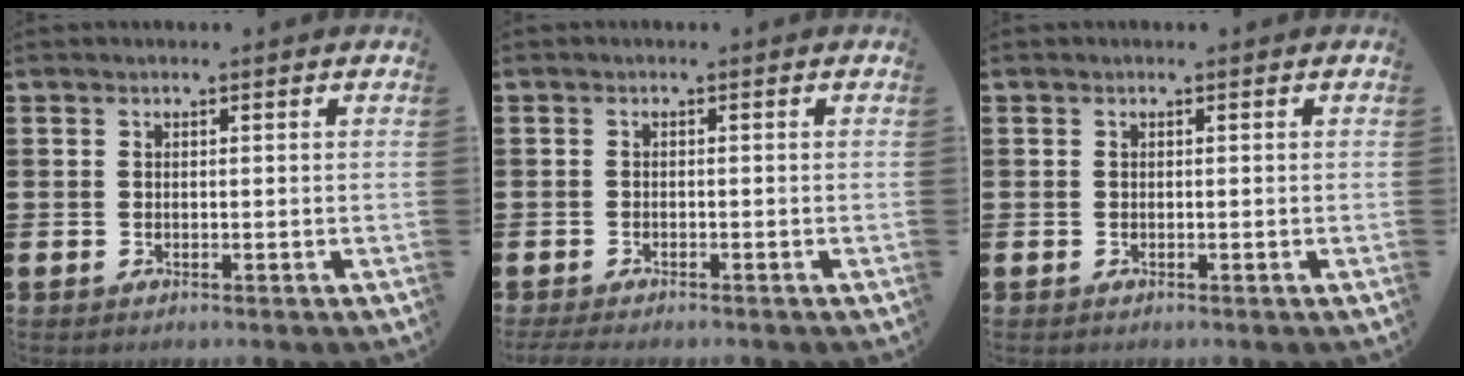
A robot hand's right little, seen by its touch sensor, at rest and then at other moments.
{"total": 0.9, "force": [-0.8, 0.2, 0.4], "torque": [-0.008, 0.000, -0.017]}
{"total": 0.0}